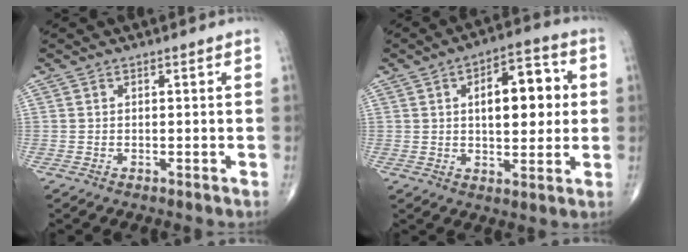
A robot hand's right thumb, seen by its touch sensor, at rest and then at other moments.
{"total": 12.9, "force": [2.2, 6.4, 11.0], "torque": [-0.124, 0.010, 0.029]}